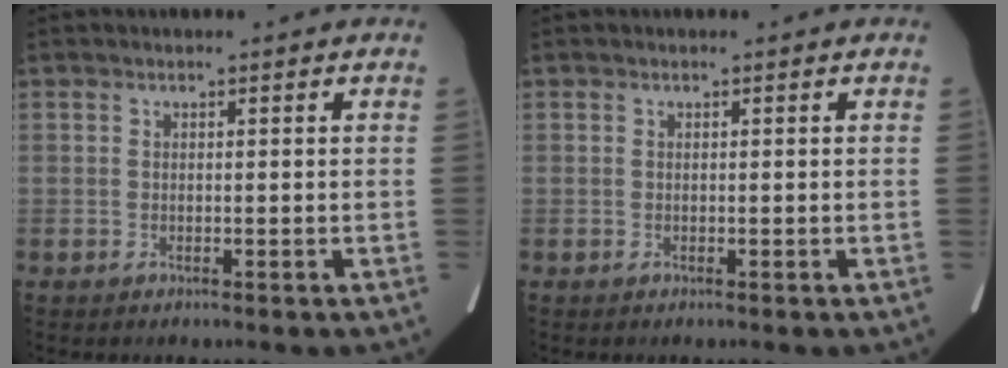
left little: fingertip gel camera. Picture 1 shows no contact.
{"total": 0.0}